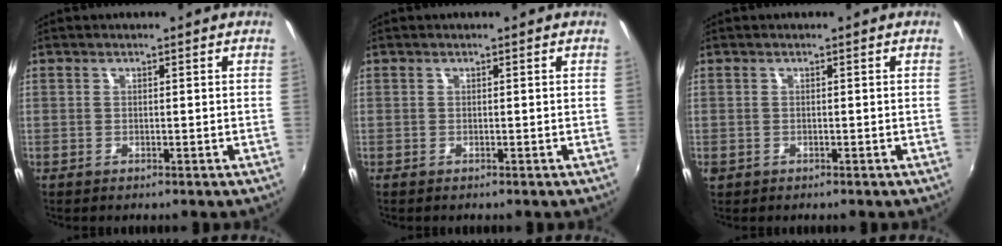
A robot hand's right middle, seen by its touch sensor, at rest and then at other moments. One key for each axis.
{"total": 0.0}
{"total": 1.1, "fx": -0.4, "fy": 0.9, "fz": 0.5, "tx": -0.012, "ty": -0.003, "tz": -0.005}